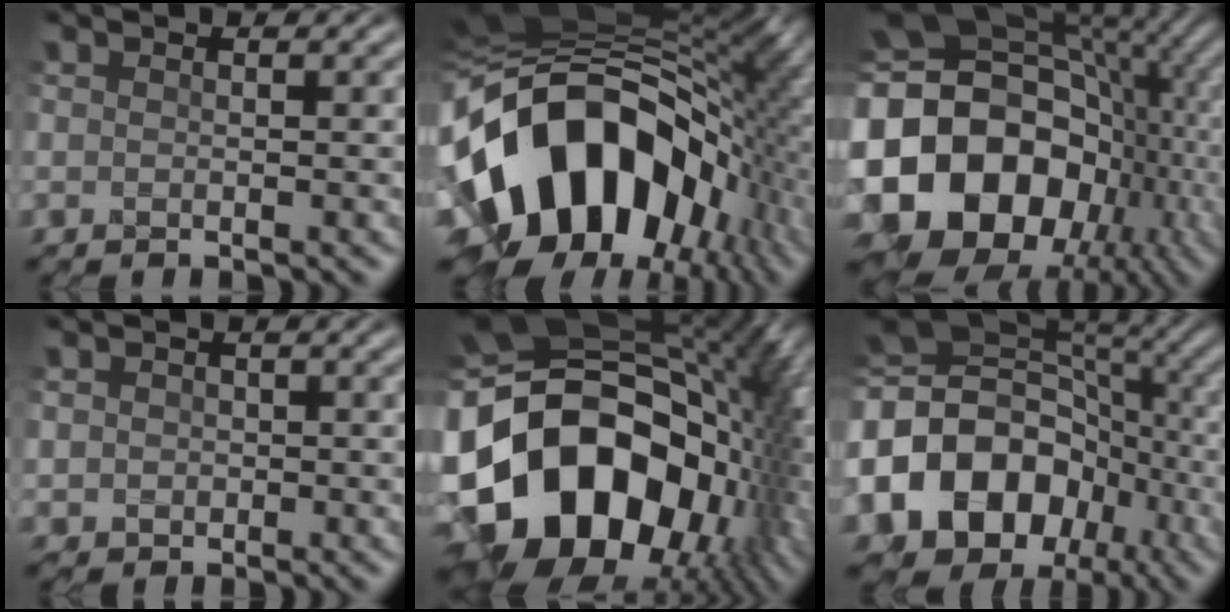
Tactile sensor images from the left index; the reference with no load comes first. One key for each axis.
{"total": 17.9, "fx": -3.3, "fy": 12.8, "fz": 12.0, "tx": -0.211, "ty": -0.005, "tz": -0.057}
{"total": 19.2, "fx": -3.0, "fy": 15.3, "fz": 11.2, "tx": -0.235, "ty": -0.012, "tz": -0.049}
{"total": 2.4, "fx": 0.4, "fy": 2.3, "fz": 0.5, "tx": 0.013, "ty": 0.006, "tz": -0.015}
{"total": 19.5, "fx": -2.8, "fy": 13.8, "fz": 13.5, "tx": -0.259, "ty": -0.018, "tz": -0.037}
{"total": 16.3, "fx": -4.3, "fy": 12.9, "fz": 8.8, "tx": -0.193, "ty": -0.004, "tz": -0.084}